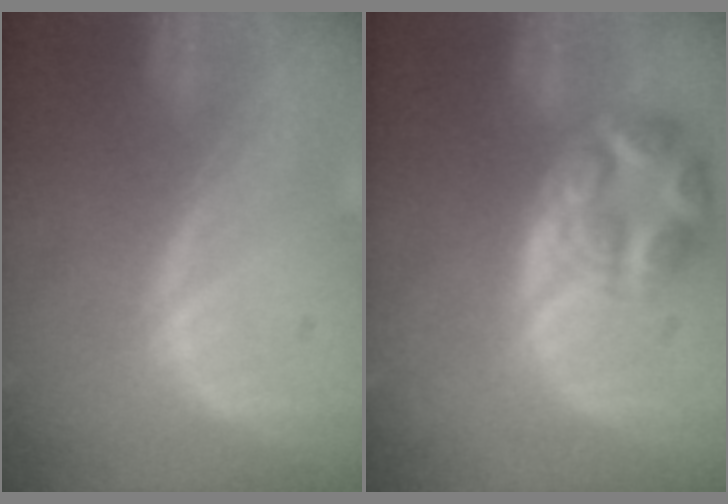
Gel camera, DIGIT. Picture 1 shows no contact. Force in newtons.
{"total": 7.7, "press": 6.9, "slide": 3.4}